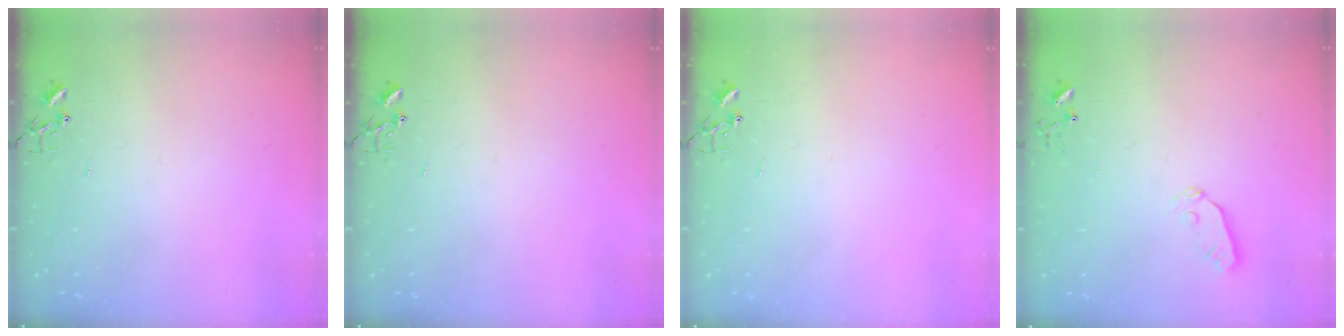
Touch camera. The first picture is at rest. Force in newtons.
{"total": 0.0}
{"total": 0.0}
{"total": 3.9, "press": 3.9, "slide": 0.6}